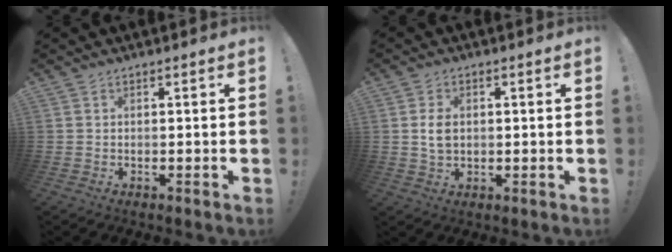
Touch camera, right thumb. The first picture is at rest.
{"total": 4.9, "force": [0.5, 3.3, 3.5], "torque": [-0.056, -0.006, 0.003]}